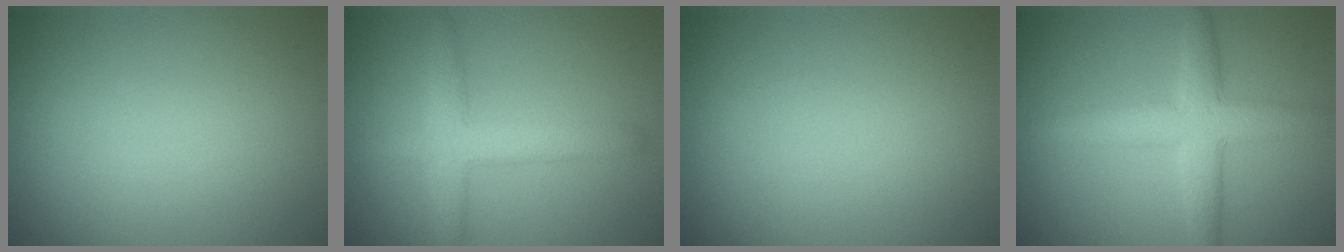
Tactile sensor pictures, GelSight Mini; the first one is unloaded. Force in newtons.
{"total": 3.8, "press": 3.8, "slide": 0.3}
{"total": 0.0}
{"total": 4.9, "press": 4.9, "slide": 0.2}